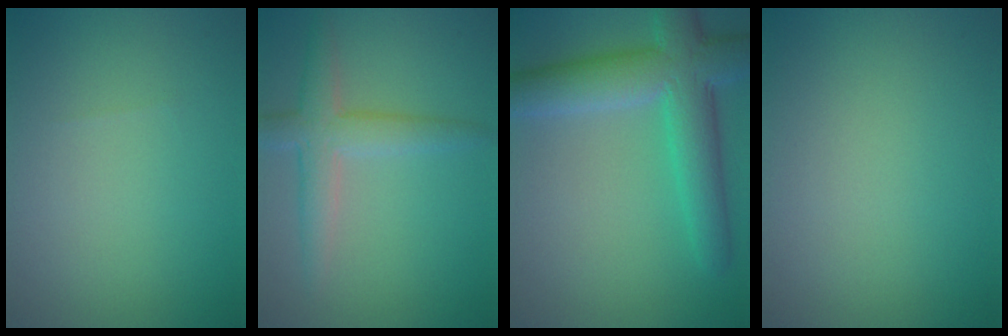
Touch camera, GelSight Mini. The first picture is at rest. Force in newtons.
{"total": 3.6, "press": 3.6, "slide": 0.2}
{"total": 7.5, "press": 7.5, "slide": 0.4}
{"total": 0.0}